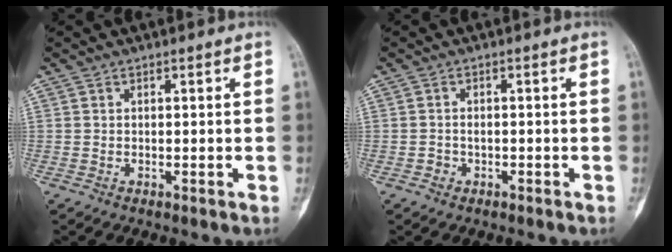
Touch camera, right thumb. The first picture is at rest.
{"total": 1.2, "force": [-0.6, 1.0, 0.5], "torque": [-0.006, 0.010, -0.009]}